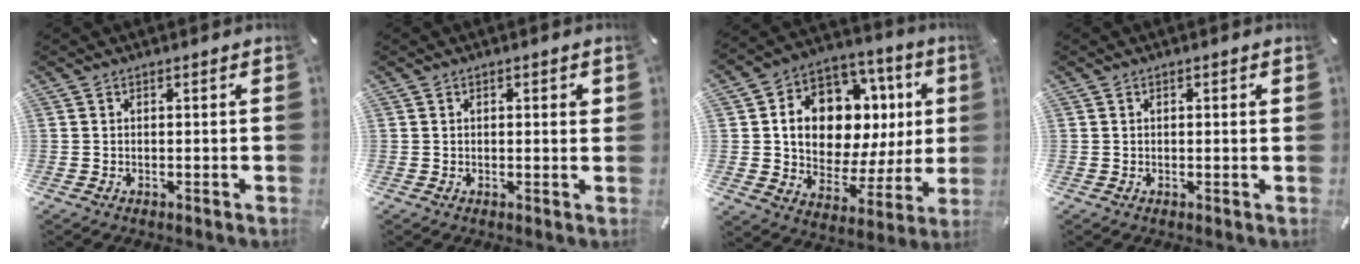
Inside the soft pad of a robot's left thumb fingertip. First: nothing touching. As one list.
[{"total": 1.6, "force": [0.4, 0.6, 1.5], "torque": [-0.021, 0.000, 0.004]}, {"total": 15.5, "force": [4.9, 11.0, 9.8], "torque": [-0.147, -0.040, 0.090]}, {"total": 0.9, "force": [0.2, 0.2, 0.8], "torque": [-0.016, 0.001, 0.003]}]